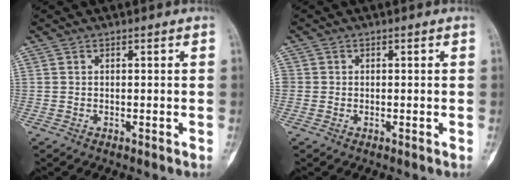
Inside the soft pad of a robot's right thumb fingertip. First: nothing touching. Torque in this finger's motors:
{"motor_torque": [0.06, 0.05, 0.10, 0.08, 0.00]}